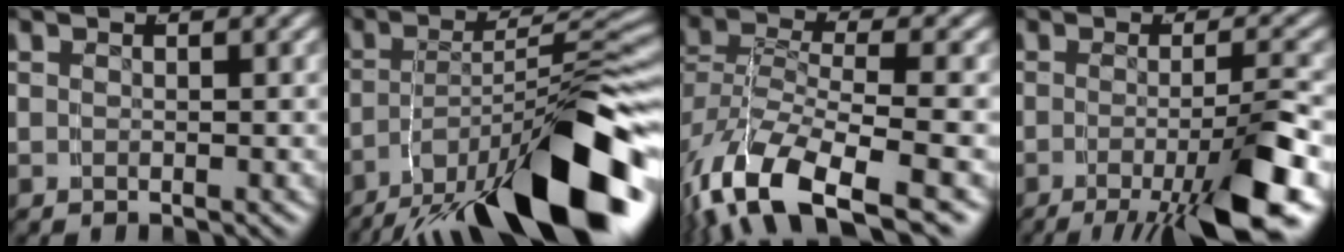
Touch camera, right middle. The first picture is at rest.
{"total": 13.9, "force": [-7.5, 3.9, 11.0], "torque": [-0.146, 0.003, -0.109]}
{"total": 9.6, "force": [-5.5, 4.4, 6.5], "torque": [-0.149, -0.041, -0.063]}
{"total": 9.4, "force": [-4.7, 2.2, 7.8], "torque": [-0.112, -0.016, -0.069]}